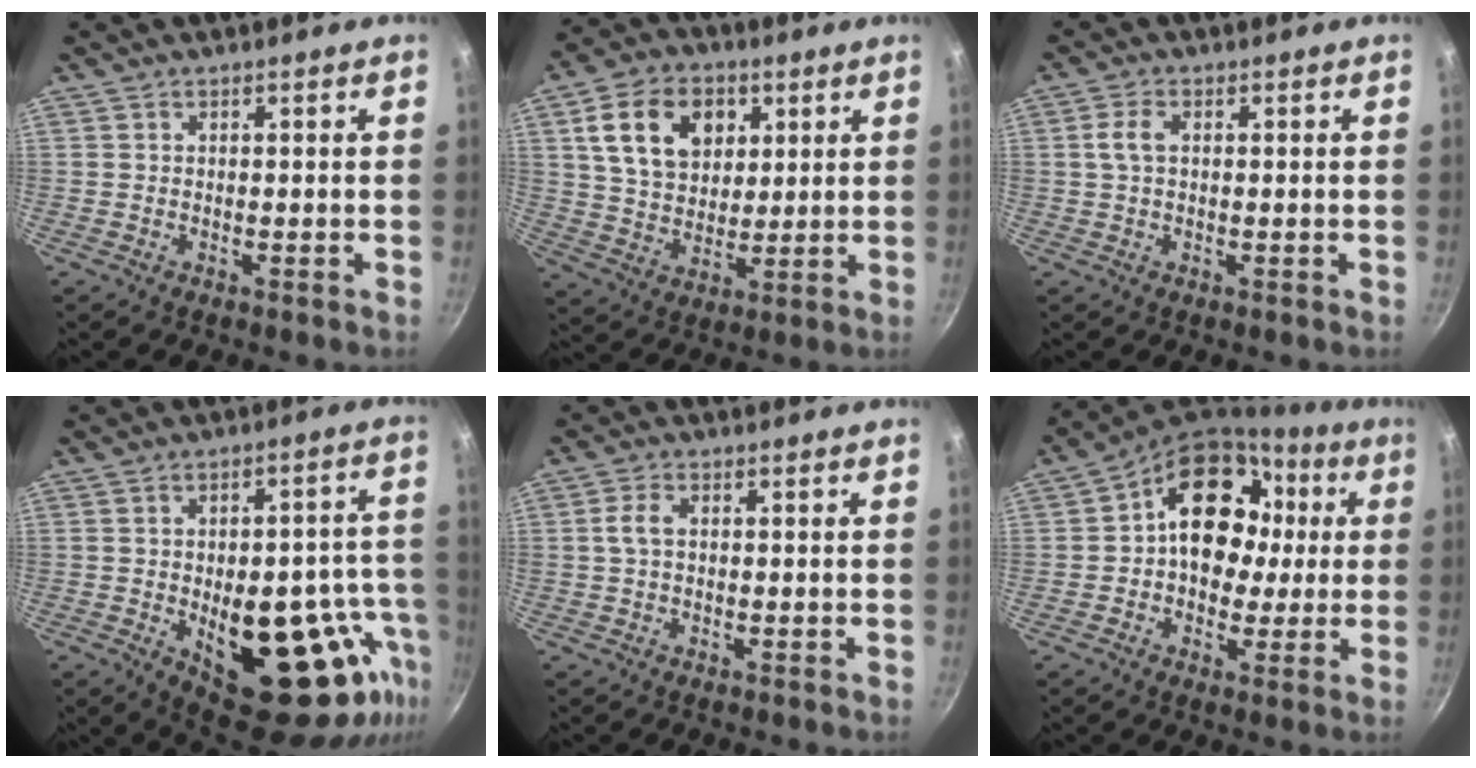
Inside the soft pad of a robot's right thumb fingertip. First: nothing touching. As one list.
[{"total": 14.4, "force": [4.9, 10.5, 8.7], "torque": [-0.125, -0.005, 0.083]}, {"total": 3.5, "force": [0.7, 1.8, 2.8], "torque": [-0.062, 0.009, 0.010]}, {"total": 23.8, "force": [-7.1, 11.3, 19.7], "torque": [-0.198, 0.011, -0.077]}, {"total": 3.2, "force": [0.4, 1.7, 2.6], "torque": [-0.058, 0.009, 0.003]}, {"total": 18.2, "force": [2.4, 13.8, 11.6], "torque": [-0.140, 0.036, 0.031]}]